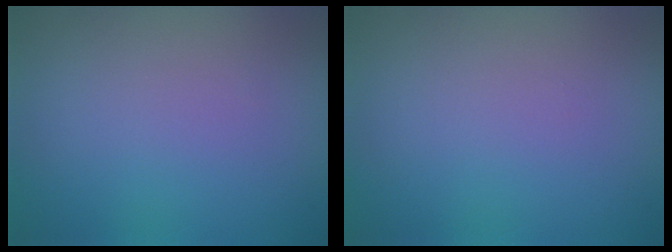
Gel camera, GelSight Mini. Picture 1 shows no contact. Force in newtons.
{"total": 0.0}